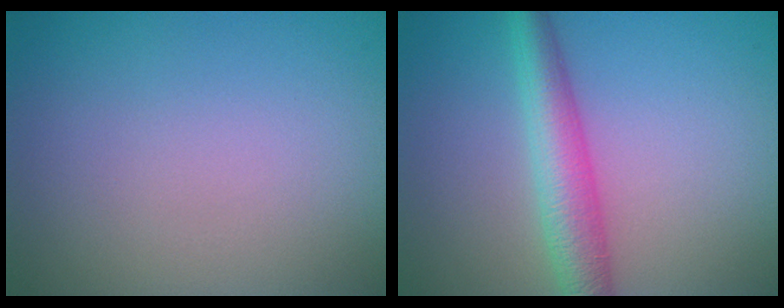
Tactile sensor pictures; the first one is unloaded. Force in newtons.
{"total": 4.5, "press": 4.5, "slide": 0.1}